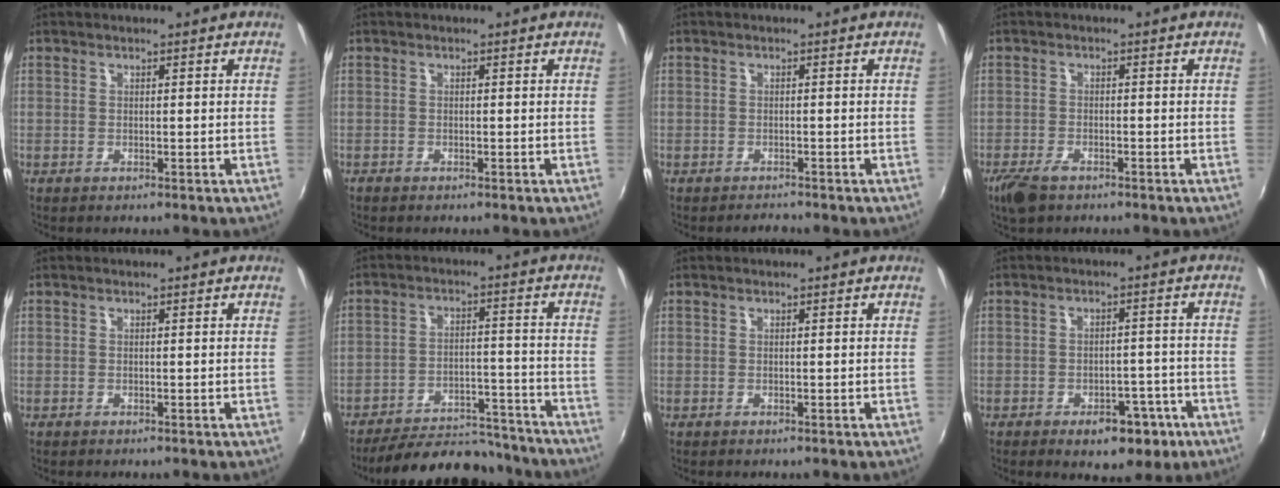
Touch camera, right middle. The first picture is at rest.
{"total": 0.8, "force": [-0.7, 0.3, 0.1], "torque": [-0.006, -0.002, -0.016]}
{"total": 1.4, "force": [-1.3, 0.4, -0.1], "torque": [-0.005, 0.003, -0.022]}
{"total": 5.9, "force": [-4.3, 2.3, 3.2], "torque": [-0.089, -0.014, -0.085]}
{"total": 0.0}
{"total": 17.7, "force": [-16.1, 5.0, 5.4], "torque": [-0.106, 0.024, -0.211]}
{"total": 0.0}
{"total": 8.1, "force": [-4.9, 4.5, 4.7], "torque": [-0.077, 0.008, -0.049]}